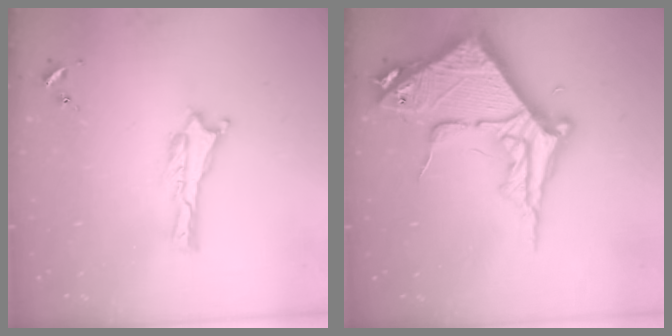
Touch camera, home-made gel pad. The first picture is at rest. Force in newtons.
{"total": 15.7, "press": 15.6, "slide": 1.7}